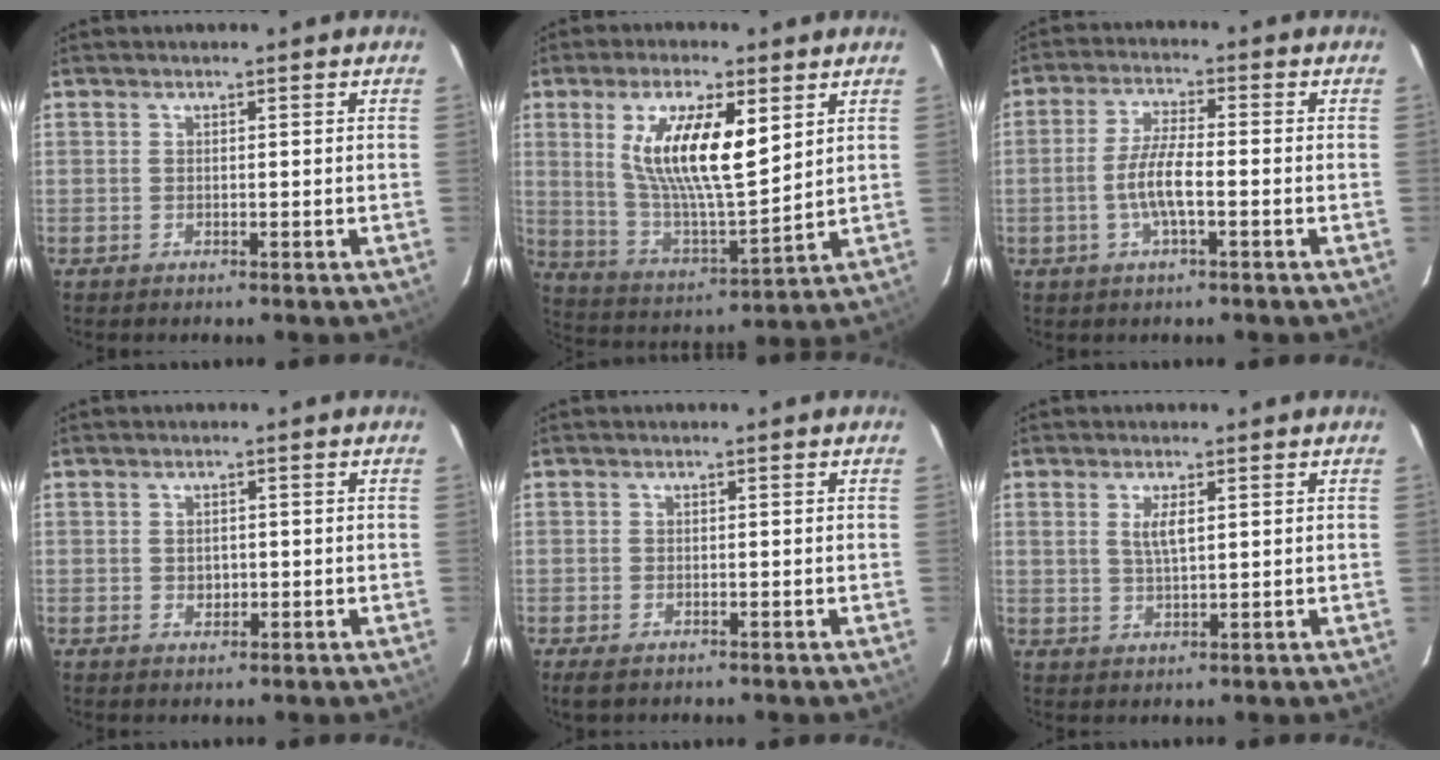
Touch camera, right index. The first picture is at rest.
{"total": 15.7, "force": [5.5, 4.7, 14.0], "torque": [-0.259, -0.002, 0.107]}
{"total": 6.4, "force": [-1.8, 1.2, 6.0], "torque": [-0.121, 0.001, -0.036]}
{"total": 1.9, "force": [-0.2, 1.6, 1.0], "torque": [-0.013, 0.002, -0.002]}
{"total": 2.4, "force": [-1.6, 1.2, 1.2], "torque": [-0.025, -0.009, -0.028]}
{"total": 3.4, "force": [1.1, 1.1, 3.0], "torque": [-0.060, 0.000, 0.022]}